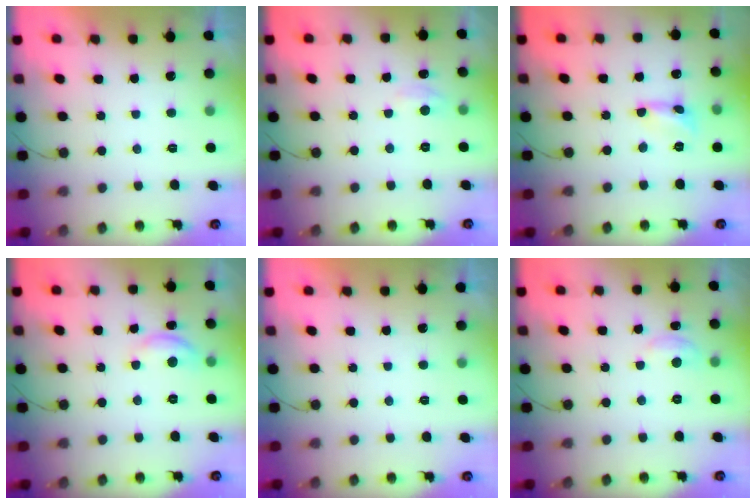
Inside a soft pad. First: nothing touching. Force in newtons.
{"total": 3.2, "press": 3.1, "slide": 0.4}
{"total": 2.4, "press": 2.4, "slide": 0.2}
{"total": 6.9, "press": 6.8, "slide": 0.4}
{"total": 0.0}
{"total": 4.5, "press": 4.5, "slide": 0.5}